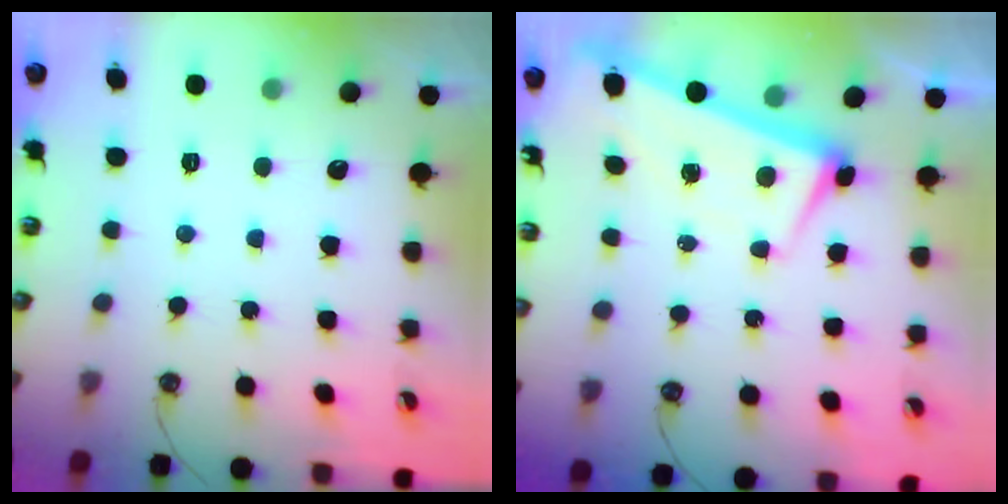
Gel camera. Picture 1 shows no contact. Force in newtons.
{"total": 1.5, "press": 0.5, "slide": 1.4}